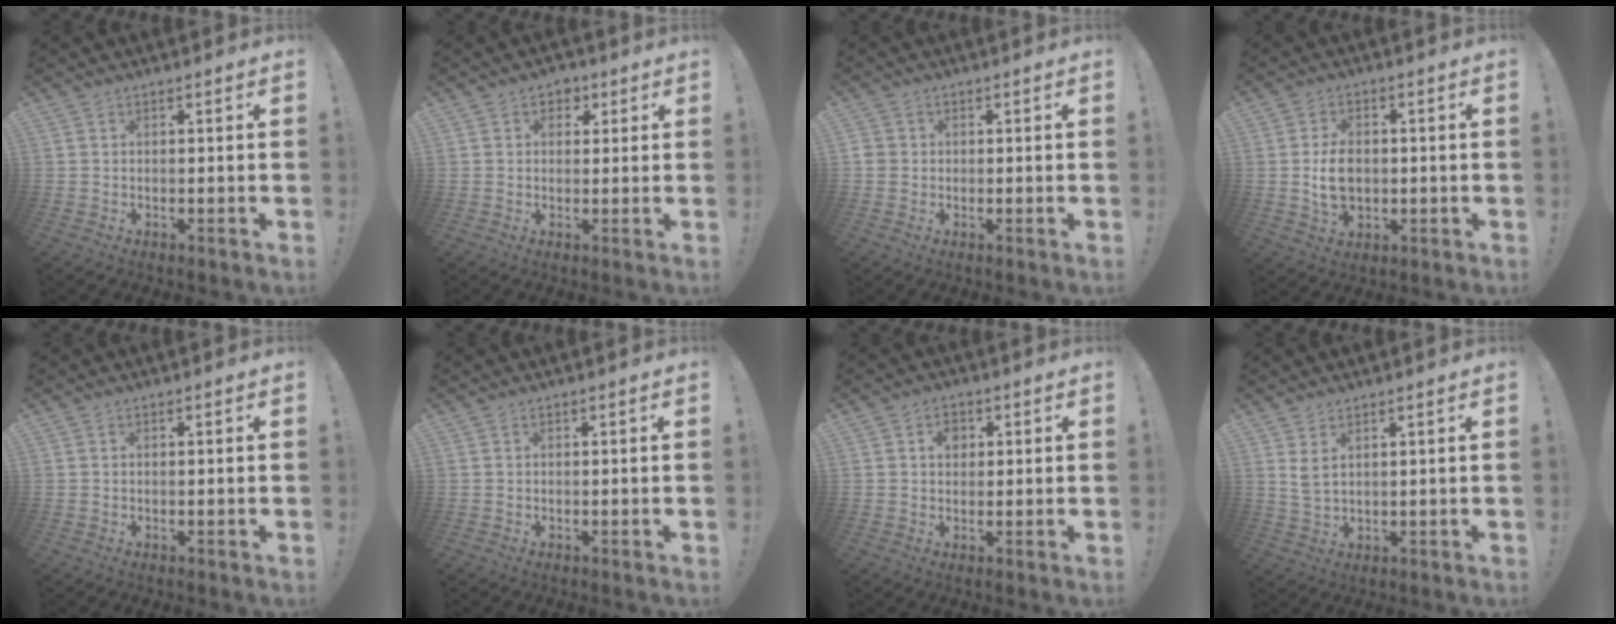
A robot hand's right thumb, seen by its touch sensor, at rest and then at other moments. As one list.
[{"total": 4.1, "force": [1.6, 3.5, 1.4], "torque": [-0.008, -0.004, 0.025]}, {"total": 2.3, "force": [-0.1, 2.3, 0.6], "torque": [-0.010, 0.006, -0.001]}, {"total": 8.7, "force": [-0.5, 6.1, 6.2], "torque": [-0.103, -0.004, -0.011]}, {"total": 0.0}, {"total": 0.0}, {"total": 3.9, "force": [1.2, 3.2, 1.9], "torque": [-0.017, -0.001, 0.016]}, {"total": 3.5, "force": [1.9, 1.4, 2.6], "torque": [-0.051, -0.006, 0.036]}]